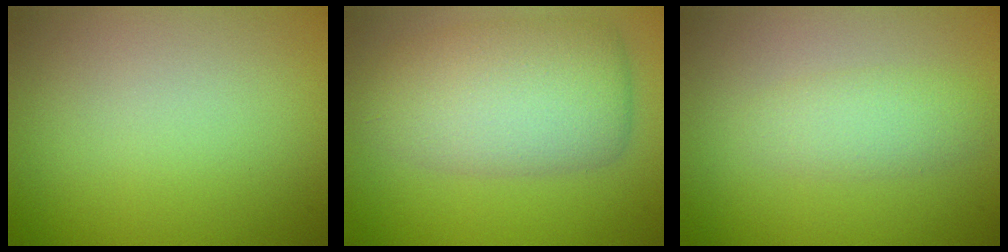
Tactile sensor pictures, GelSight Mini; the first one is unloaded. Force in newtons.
{"total": 7.5, "press": 7.4, "slide": 0.6}
{"total": 2.2, "press": 2.2, "slide": 0.0}